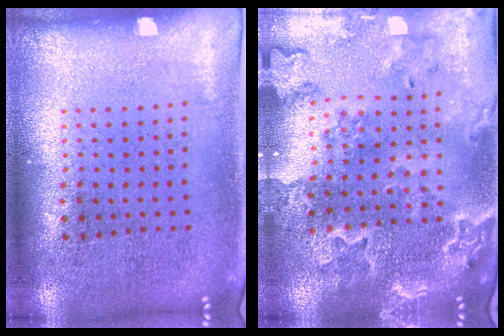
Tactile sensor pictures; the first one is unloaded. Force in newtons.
{"total": 2.2, "press": 2.1, "slide": 0.4}